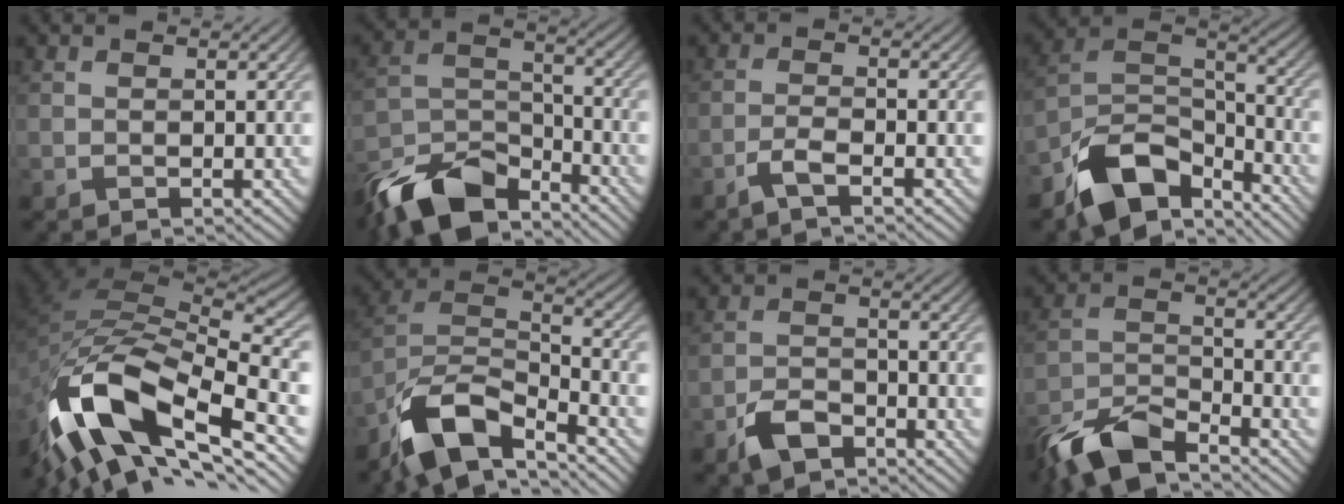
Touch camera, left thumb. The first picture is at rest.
{"total": 12.8, "force": [-10.2, 4.8, 6.0], "torque": [-0.127, -0.007, -0.201]}
{"total": 3.2, "force": [-2.1, 0.5, 2.3], "torque": [-0.049, 0.003, -0.054]}
{"total": 12.8, "force": [-9.2, 5.7, 6.8], "torque": [-0.127, -0.009, -0.183]}
{"total": 16.8, "force": [-7.4, 7.7, 13.0], "torque": [-0.293, -0.007, -0.136]}
{"total": 12.6, "force": [-9.0, 4.5, 7.7], "torque": [-0.155, -0.010, -0.185]}
{"total": 4.5, "force": [-3.2, 2.1, 2.4], "torque": [-0.049, -0.003, -0.069]}
{"total": 9.1, "force": [-7.3, 2.6, 4.8], "torque": [-0.101, -0.005, -0.153]}